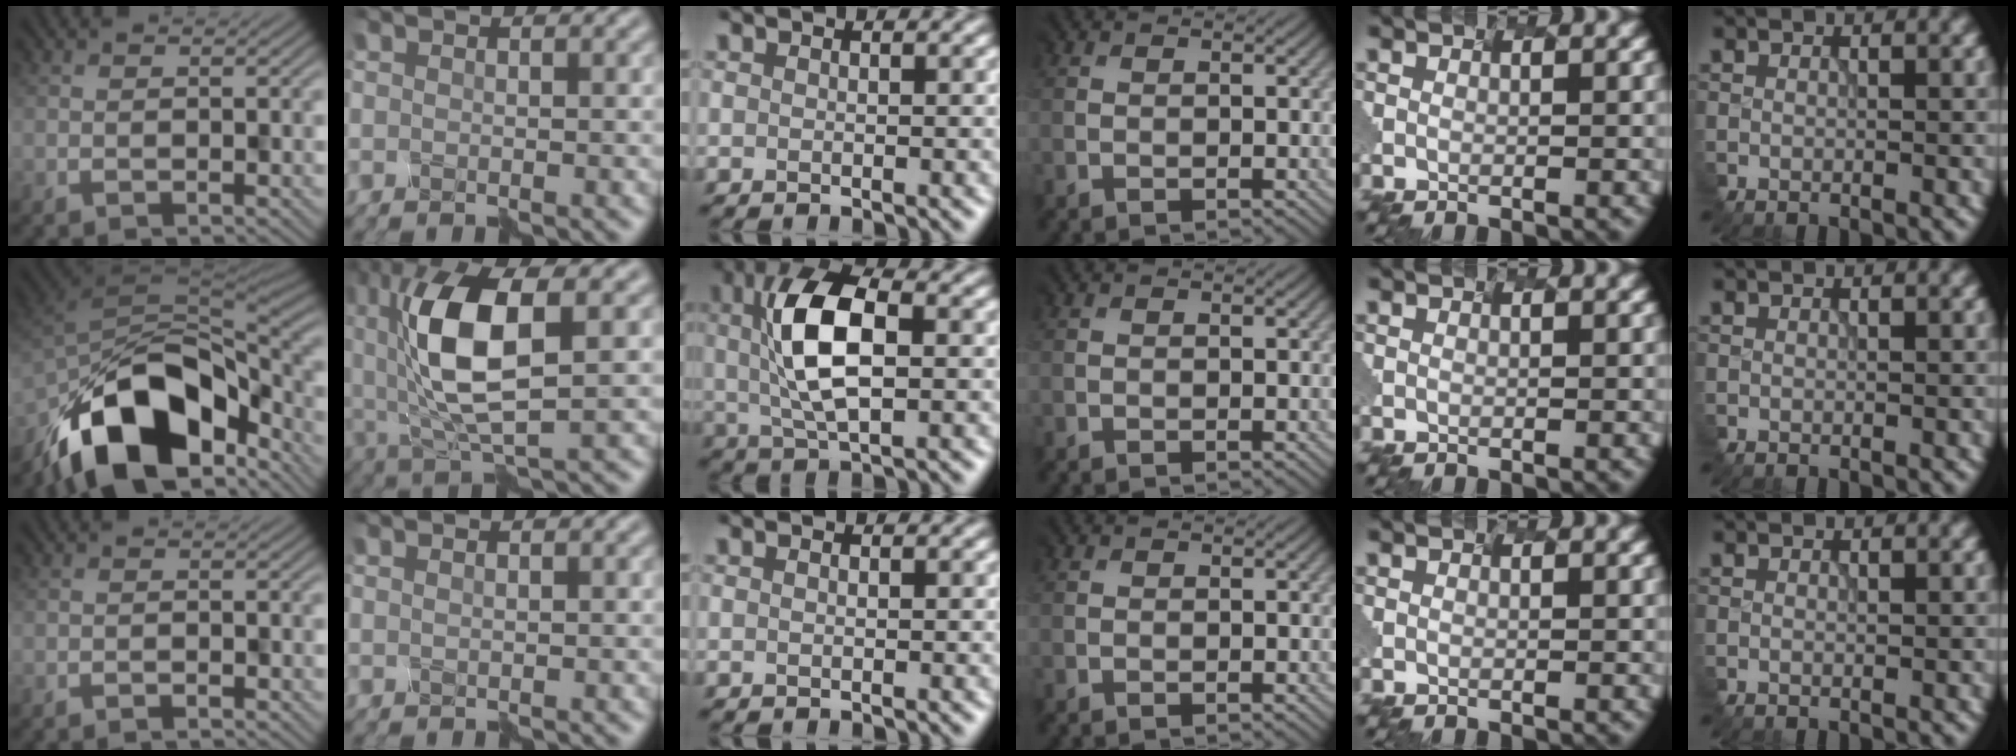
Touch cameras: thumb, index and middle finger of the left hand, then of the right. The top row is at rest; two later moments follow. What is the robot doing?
{"motion": "disassemble", "object": "markers"}